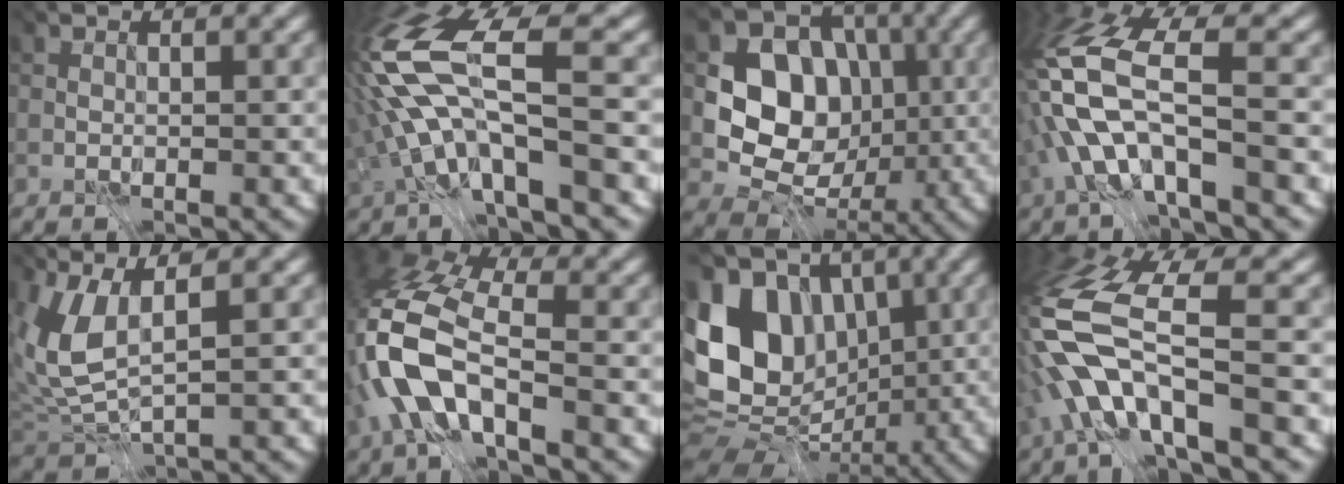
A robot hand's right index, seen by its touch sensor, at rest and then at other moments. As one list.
[{"total": 9.9, "force": [-3.0, 2.1, 9.2], "torque": [-0.200, -0.001, -0.038]}, {"total": 7.2, "force": [-1.3, 6.1, 3.6], "torque": [-0.060, -0.024, -0.011]}, {"total": 8.8, "force": [-3.6, 2.0, 7.7], "torque": [-0.186, 0.000, -0.054]}, {"total": 4.7, "force": [0.3, 1.7, 4.4], "torque": [-0.129, -0.014, 0.034]}, {"total": 8.6, "force": [-4.9, 3.0, 6.4], "torque": [-0.158, -0.004, -0.086]}, {"total": 10.1, "force": [-0.3, 8.0, 6.2], "torque": [-0.131, 0.002, 0.002]}, {"total": 9.7, "force": [-4.1, 2.1, 8.5], "torque": [-0.187, -0.007, -0.064]}]